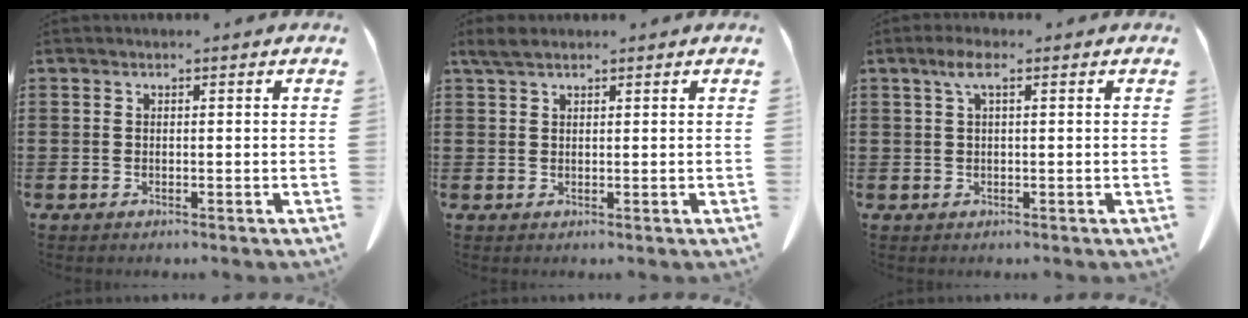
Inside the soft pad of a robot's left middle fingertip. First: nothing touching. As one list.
[{"total": 2.3, "force": [1.7, 0.7, 1.5], "torque": [-0.034, 0.004, 0.031]}, {"total": 3.0, "force": [1.0, 0.8, 2.7], "torque": [-0.056, 0.008, 0.015]}]